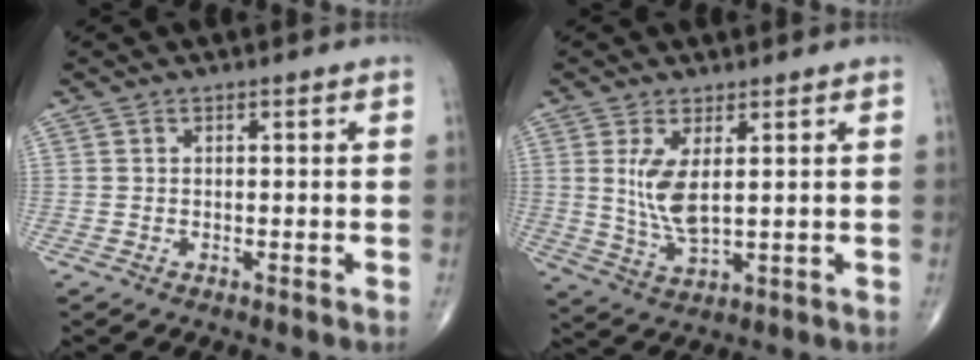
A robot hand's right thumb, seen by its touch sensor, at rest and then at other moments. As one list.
[{"total": 7.1, "force": [1.6, 2.7, 6.4], "torque": [-0.133, -0.022, 0.042]}]